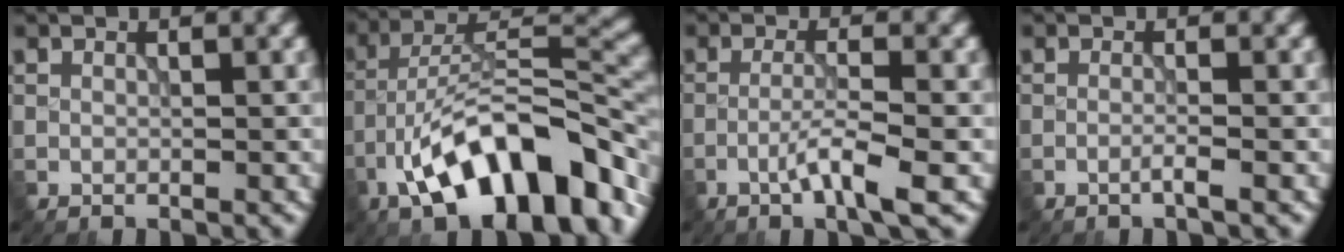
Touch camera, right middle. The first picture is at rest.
{"total": 14.0, "force": [-7.7, 5.2, 10.5], "torque": [-0.159, 0.014, -0.135]}
{"total": 3.6, "force": [-1.6, 0.3, 3.2], "torque": [-0.058, 0.008, -0.036]}
{"total": 1.2, "force": [-0.5, 0.2, 1.1], "torque": [-0.013, 0.004, -0.017]}